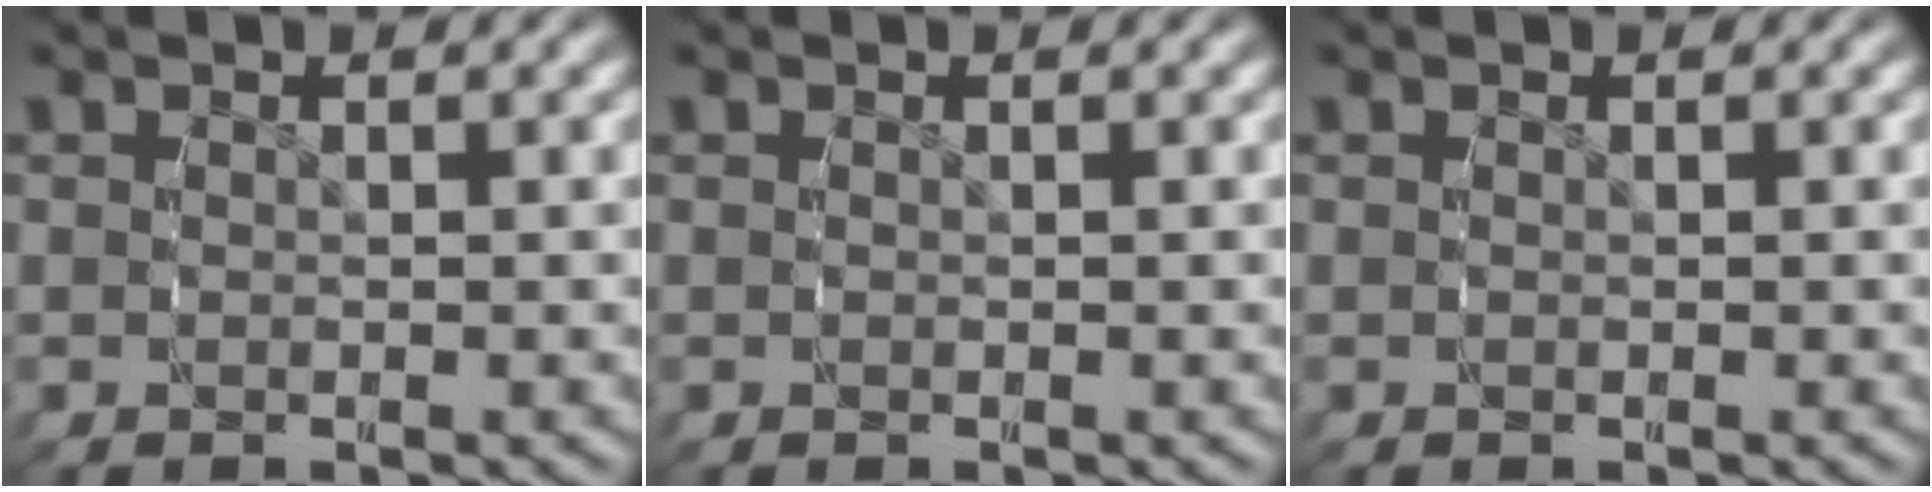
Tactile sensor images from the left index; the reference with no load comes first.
{"total": 0.0}
{"total": 0.0}